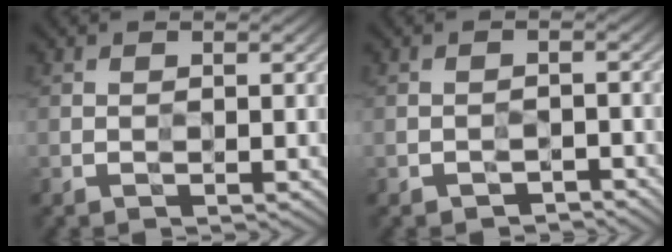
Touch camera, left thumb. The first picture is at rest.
{"total": 1.9, "force": [-1.7, 0.7, 0.6], "torque": [-0.004, 0.003, -0.025]}